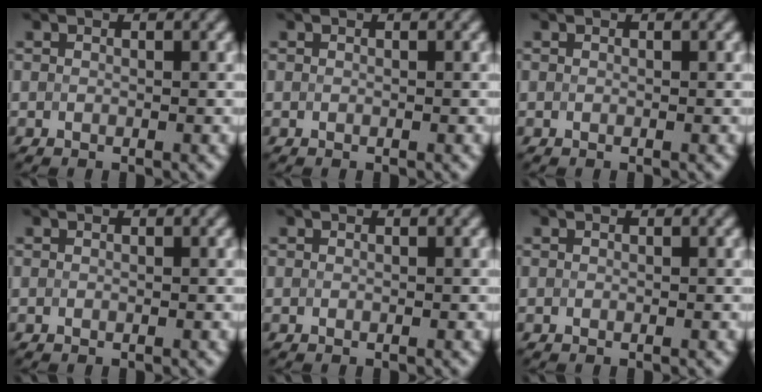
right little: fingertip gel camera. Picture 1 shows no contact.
{"total": 0.0}
{"total": 0.0}
{"total": 0.0}
{"total": 0.0}
{"total": 0.0}